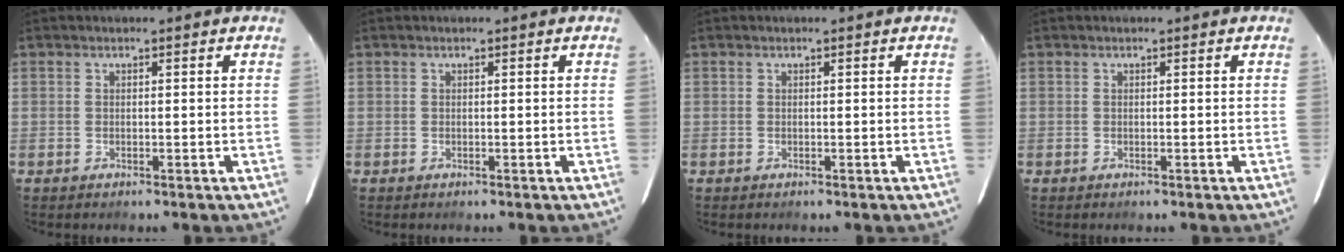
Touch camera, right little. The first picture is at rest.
{"total": 0.0}
{"total": 0.0}
{"total": 0.0}